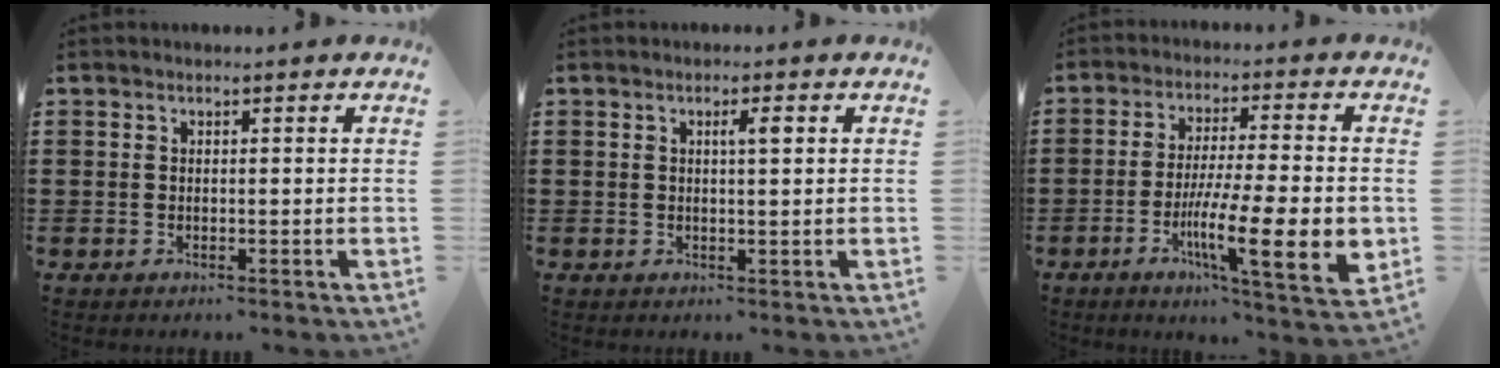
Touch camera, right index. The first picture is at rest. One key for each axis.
{"total": 2.0, "fx": 0.6, "fy": 0.3, "fz": 1.9, "tx": -0.038, "ty": 0.004, "tz": 0.008}
{"total": 15.3, "fx": -4.0, "fy": 3.3, "fz": 14.4, "tx": -0.243, "ty": -0.013, "tz": -0.064}